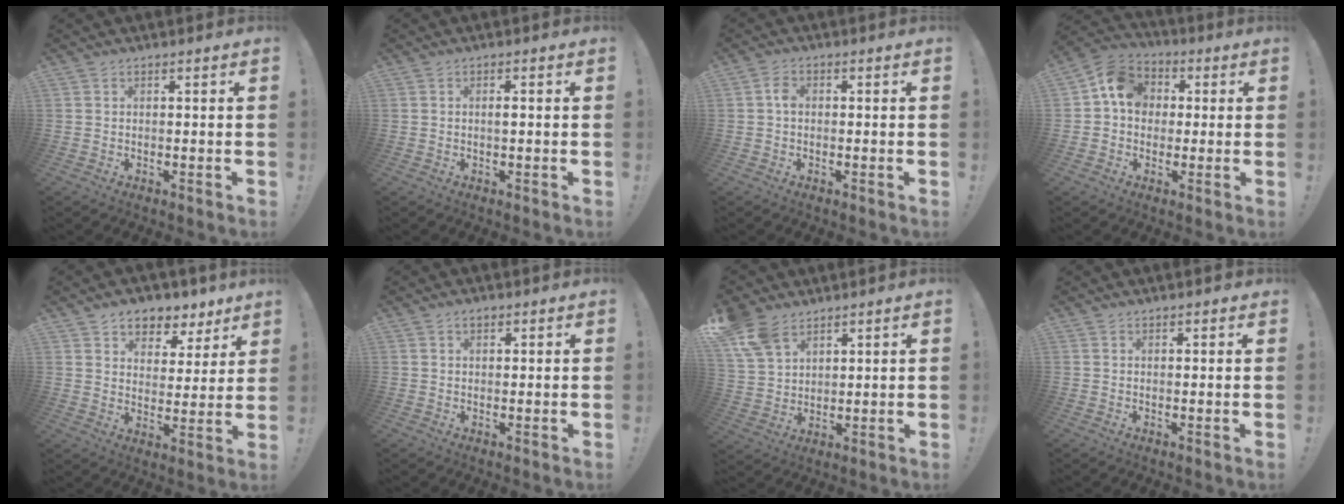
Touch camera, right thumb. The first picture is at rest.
{"total": 1.2, "force": [-0.2, 0.2, 1.1], "torque": [-0.017, 0.000, -0.005]}
{"total": 2.7, "force": [-0.2, 1.8, 2.0], "torque": [-0.047, 0.012, -0.003]}
{"total": 10.5, "force": [1.7, 9.1, 5.0], "torque": [-0.075, 0.016, 0.038]}
{"total": 7.3, "force": [5.4, 4.8, 1.4], "torque": [-0.018, -0.044, 0.102]}
{"total": 1.6, "force": [1.0, 0.9, 0.9], "torque": [-0.020, 0.001, 0.019]}
{"total": 10.2, "force": [6.9, 6.2, 4.4], "torque": [-0.091, -0.029, 0.139]}
{"total": 0.8, "force": [0.6, 0.4, 0.2], "torque": [0.004, -0.004, 0.011]}